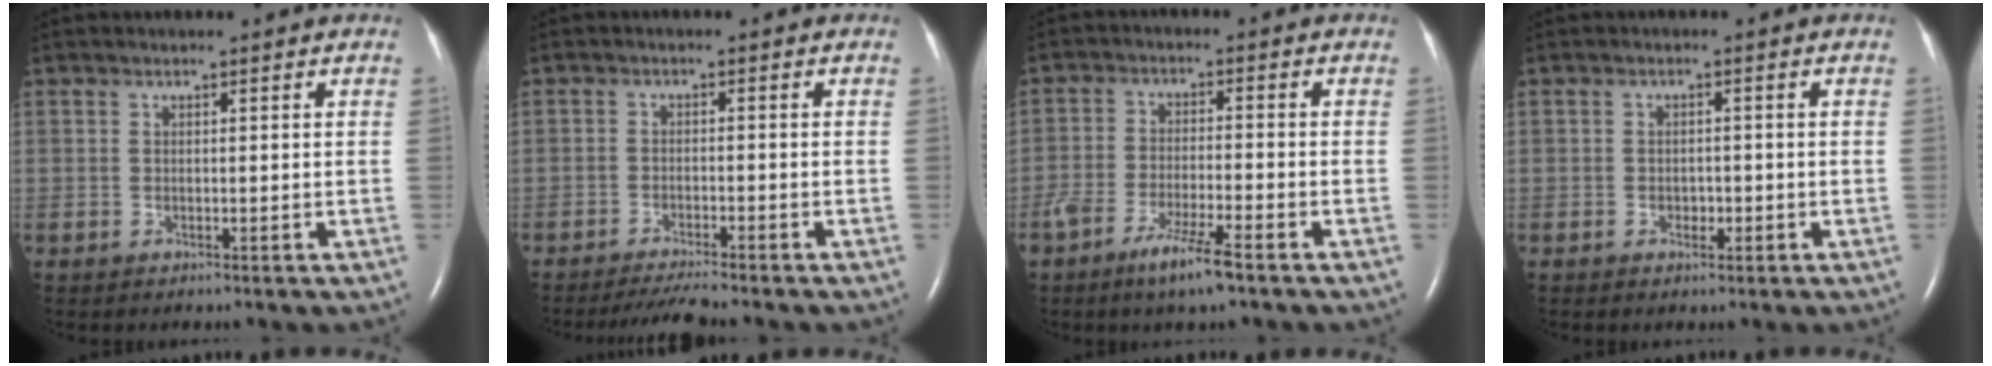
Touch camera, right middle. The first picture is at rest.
{"total": 4.3, "force": [-4.0, -0.8, 1.5], "torque": [-0.032, -0.019, -0.070]}
{"total": 6.7, "force": [-4.5, 0.3, 5.0], "torque": [-0.099, -0.013, -0.084]}
{"total": 1.6, "force": [-0.6, 1.1, 1.0], "torque": [-0.015, 0.003, -0.007]}